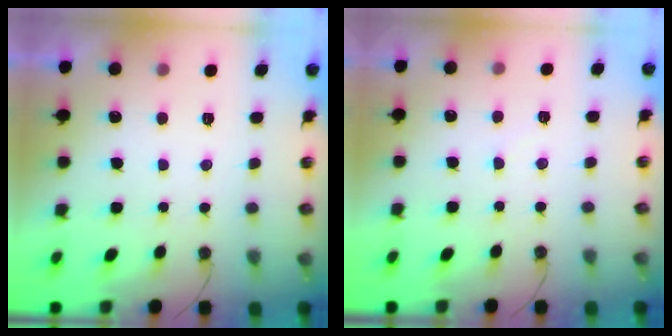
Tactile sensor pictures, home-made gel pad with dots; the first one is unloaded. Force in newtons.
{"total": 2.9, "press": 2.9, "slide": 0.5}